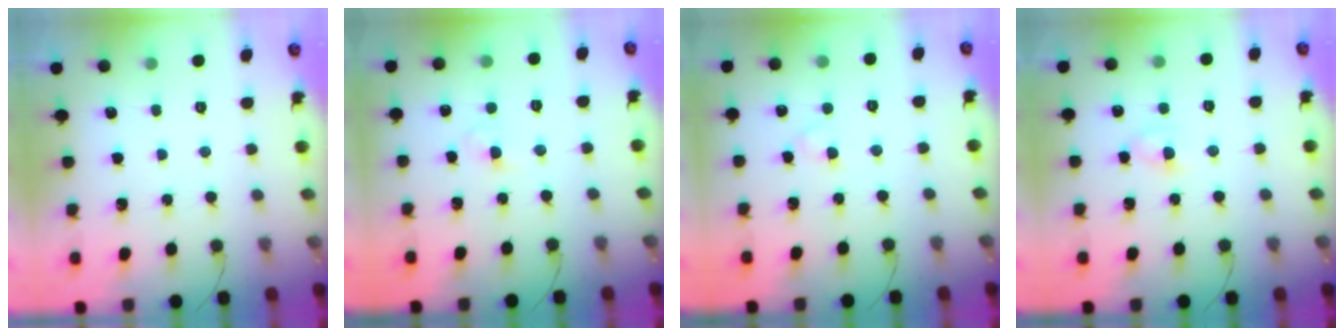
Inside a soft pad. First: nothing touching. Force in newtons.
{"total": 2.5, "press": 2.3, "slide": 1.0}
{"total": 1.8, "press": 1.6, "slide": 0.9}
{"total": 4.1, "press": 3.9, "slide": 1.1}